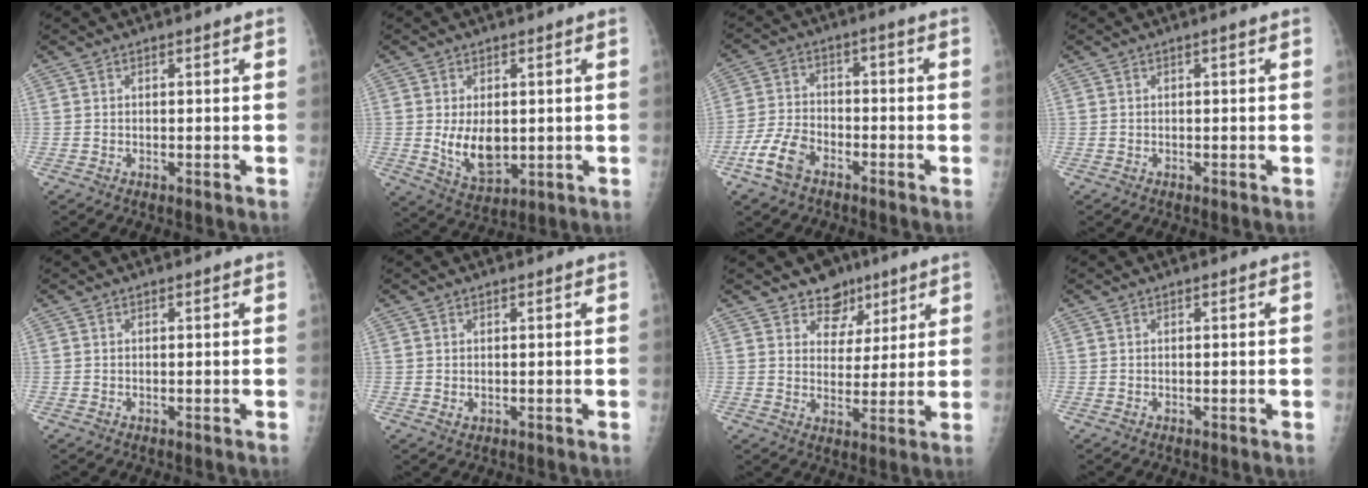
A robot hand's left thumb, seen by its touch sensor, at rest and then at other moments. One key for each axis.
{"total": 8.5, "fx": 0.0, "fy": 5.4, "fz": 6.5, "tx": -0.088, "ty": -0.017, "tz": 0.016}
{"total": 8.2, "fx": -4.8, "fy": 4.8, "fz": 4.7, "tx": -0.097, "ty": 0.021, "tz": -0.094}
{"total": 0.0}
{"total": 0.0}
{"total": 1.4, "fx": 0.3, "fy": 1.2, "fz": 0.7, "tx": -0.011, "ty": -0.003, "tz": 0.006}
{"total": 7.6, "fx": 5.2, "fy": 5.4, "fz": 1.0, "tx": 0.021, "ty": -0.029, "tz": 0.082}
{"total": 0.0}